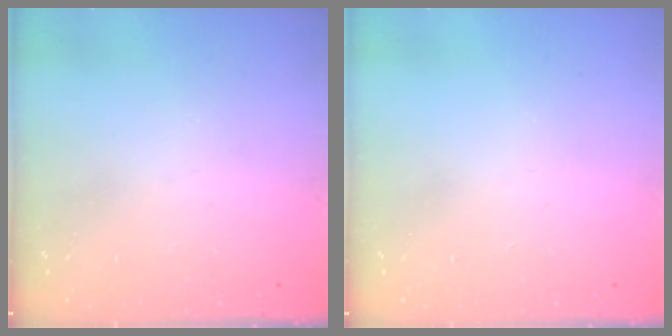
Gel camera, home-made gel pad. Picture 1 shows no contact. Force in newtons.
{"total": 0.0}